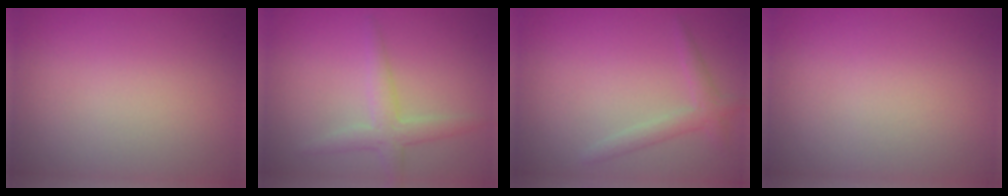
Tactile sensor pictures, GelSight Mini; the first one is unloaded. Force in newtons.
{"total": 2.6, "press": 2.5, "slide": 0.1}
{"total": 1.8, "press": 1.8, "slide": 0.1}
{"total": 0.0}